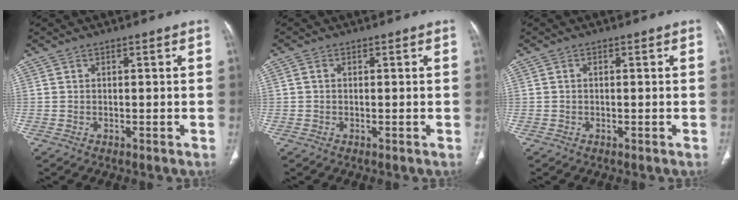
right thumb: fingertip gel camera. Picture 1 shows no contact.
{"total": 0.7, "force": [0.0, 0.5, 0.5], "torque": [-0.009, 0.001, -0.003]}
{"total": 0.0}